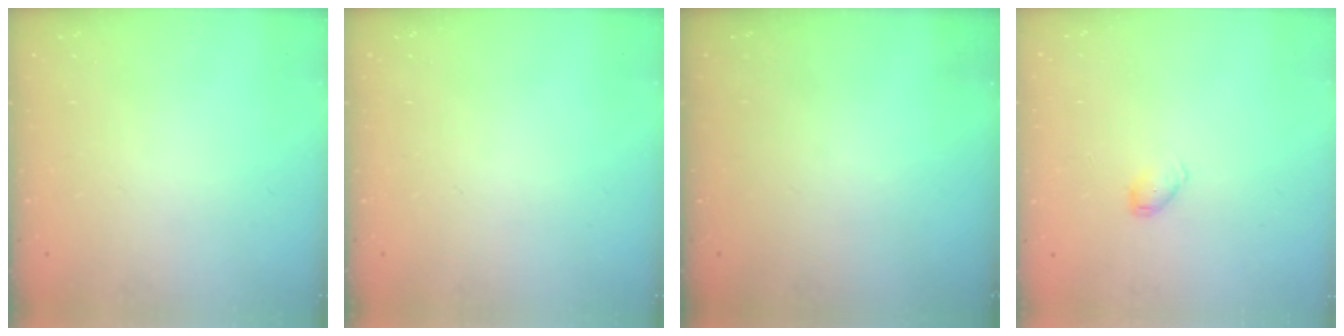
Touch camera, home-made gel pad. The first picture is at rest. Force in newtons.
{"total": 0.0}
{"total": 0.0}
{"total": 5.4, "press": 5.4, "slide": 0.6}